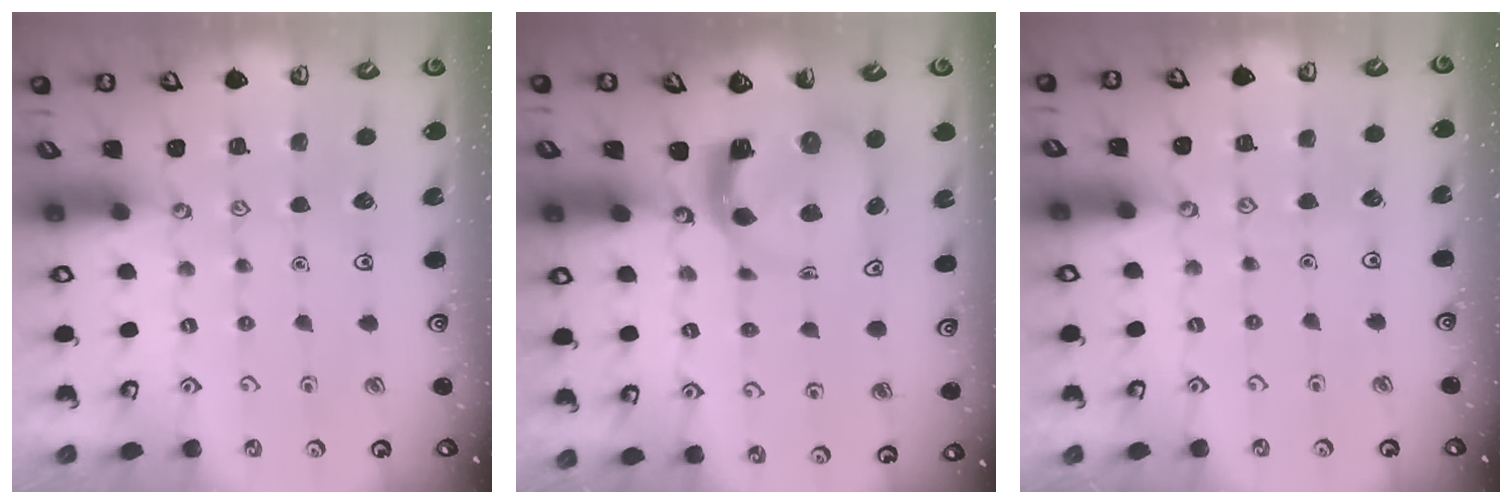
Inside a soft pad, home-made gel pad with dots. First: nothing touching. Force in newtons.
{"total": 4.3, "press": 4.3, "slide": 0.6}
{"total": 2.6, "press": 2.5, "slide": 0.3}